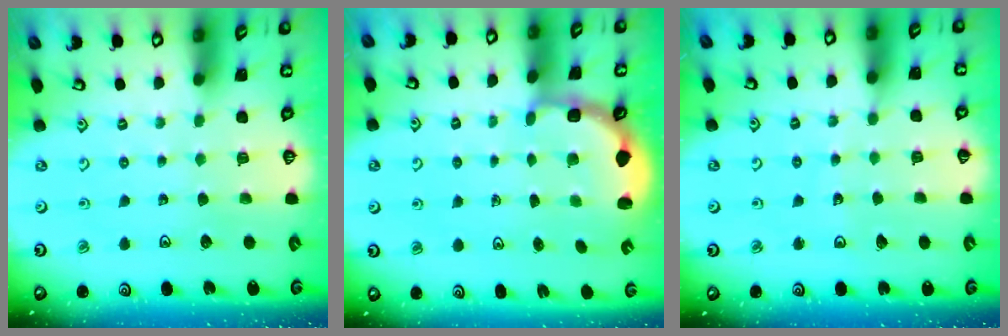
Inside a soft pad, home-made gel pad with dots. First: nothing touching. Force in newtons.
{"total": 3.2, "press": 2.5, "slide": 2.1}
{"total": 4.4, "press": 4.4, "slide": 0.4}